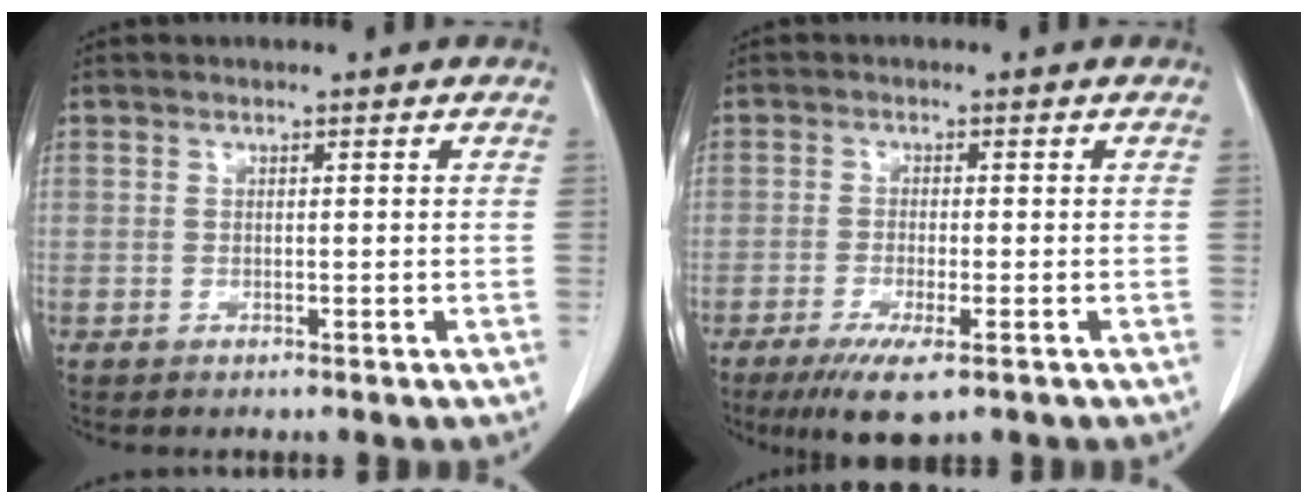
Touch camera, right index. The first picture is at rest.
{"total": 6.2, "force": [-3.7, 1.0, 5.0], "torque": [-0.091, -0.017, -0.059]}